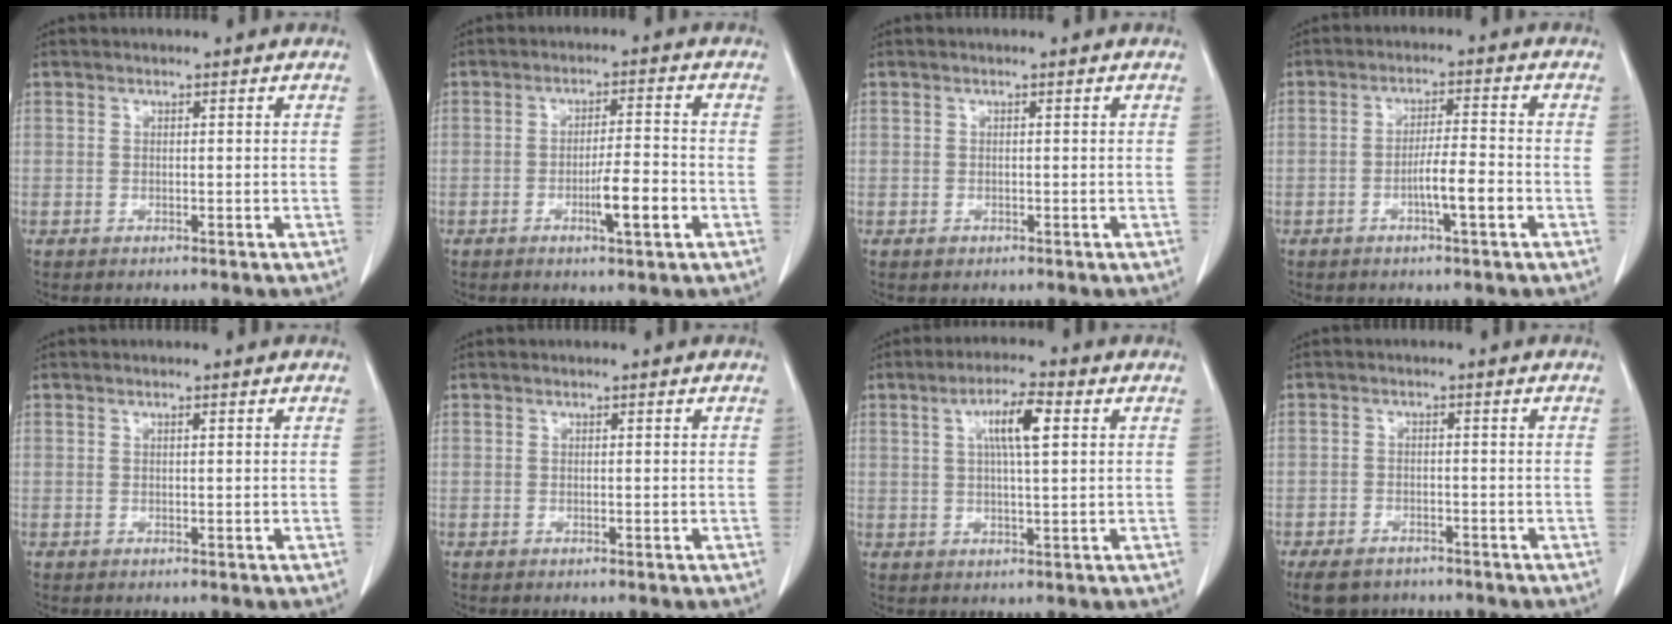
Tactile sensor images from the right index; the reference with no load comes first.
{"total": 6.5, "force": [-2.4, 0.9, 6.0], "torque": [-0.099, -0.002, -0.035]}
{"total": 1.2, "force": [-0.4, 1.0, 0.5], "torque": [-0.008, 0.002, 0.000]}
{"total": 5.5, "force": [-2.1, 0.6, 5.1], "torque": [-0.093, 0.004, -0.035]}
{"total": 0.7, "force": [0.2, 0.2, 0.6], "torque": [-0.013, 0.001, 0.006]}
{"total": 0.0}
{"total": 7.0, "force": [2.1, 1.3, 6.5], "torque": [-0.119, 0.010, 0.038]}
{"total": 9.6, "force": [-7.1, 5.4, 3.7], "torque": [-0.080, -0.003, -0.105]}